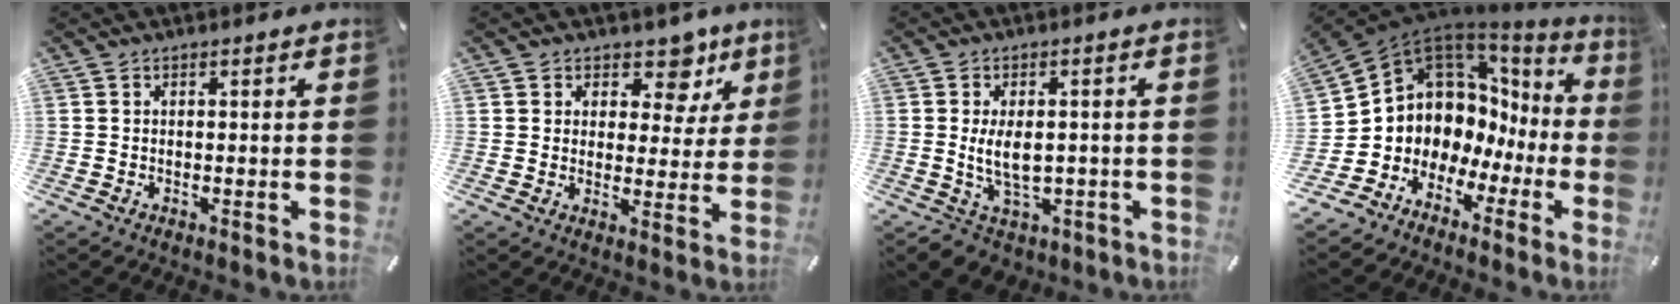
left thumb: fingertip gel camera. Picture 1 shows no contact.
{"total": 8.9, "force": [5.9, 5.8, 3.5], "torque": [-0.043, -0.044, 0.101]}
{"total": 7.6, "force": [-0.4, 5.4, 5.3], "torque": [-0.092, -0.002, -0.008]}
{"total": 8.0, "force": [4.3, 6.7, 1.0], "torque": [-0.034, -0.083, 0.090]}